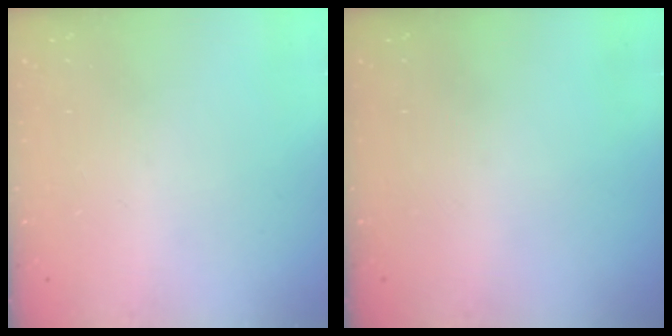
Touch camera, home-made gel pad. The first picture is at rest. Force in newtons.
{"total": 0.0}